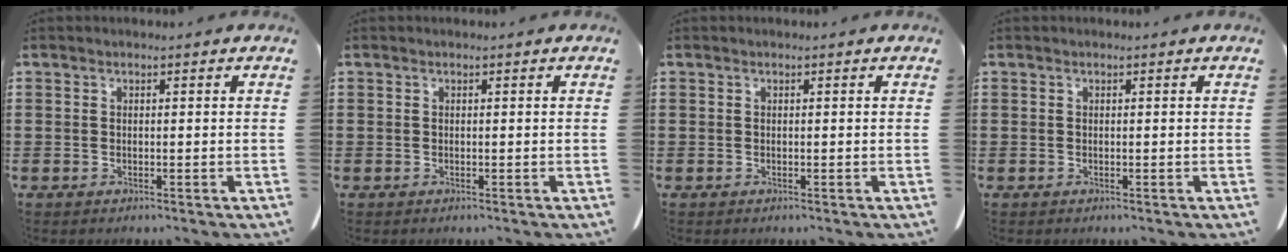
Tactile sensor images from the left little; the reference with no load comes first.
{"total": 0.0}
{"total": 0.0}
{"total": 0.0}